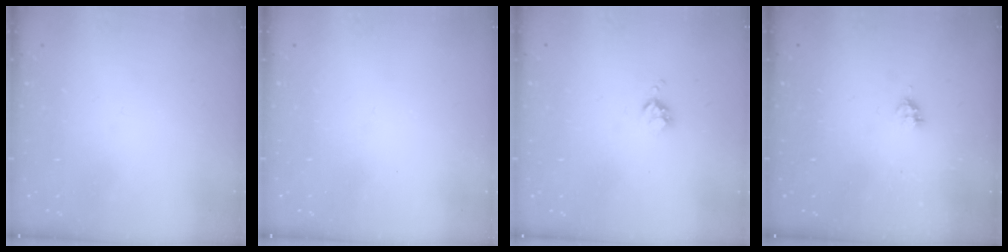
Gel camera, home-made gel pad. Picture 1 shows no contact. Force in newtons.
{"total": 0.0}
{"total": 3.3, "press": 3.3, "slide": 0.4}
{"total": 3.5, "press": 3.4, "slide": 0.5}